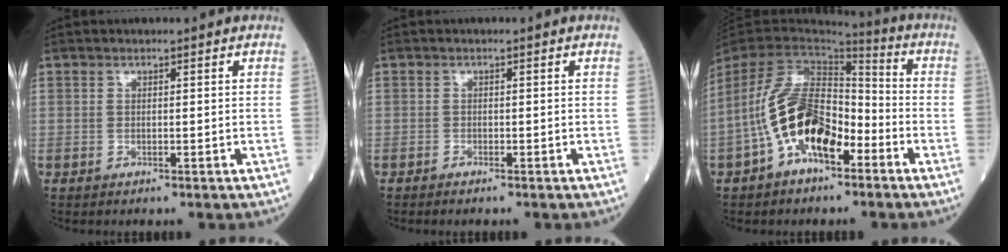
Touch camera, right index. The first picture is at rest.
{"total": 0.7, "force": [-0.7, 0.0, 0.2], "torque": [-0.006, -0.001, -0.011]}
{"total": 13.4, "force": [-5.3, 6.4, 10.5], "torque": [-0.224, 0.018, -0.096]}